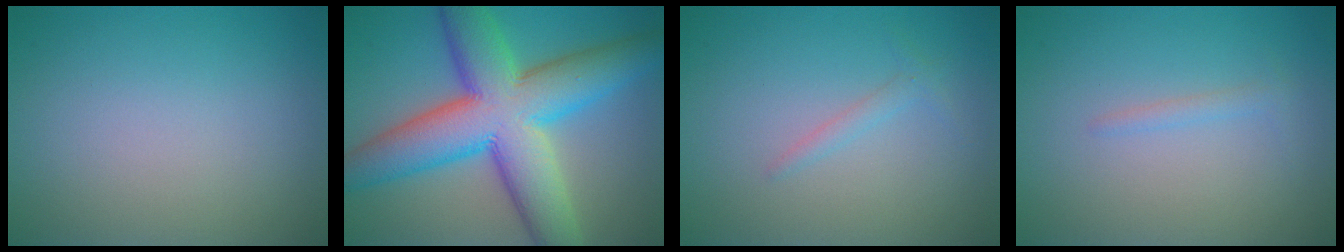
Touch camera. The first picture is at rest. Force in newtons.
{"total": 12.9, "press": 12.9, "slide": 0.2}
{"total": 0.9, "press": 0.9, "slide": 0.1}
{"total": 0.9, "press": 0.9, "slide": 0.1}